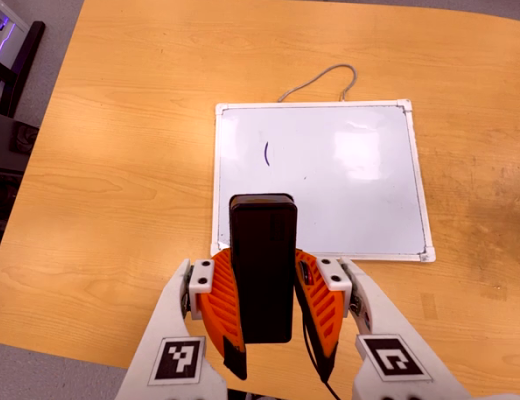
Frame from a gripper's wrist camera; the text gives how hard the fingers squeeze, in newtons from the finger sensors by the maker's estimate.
{"total": 7.3, "left": 6.1, "right": 8.4}